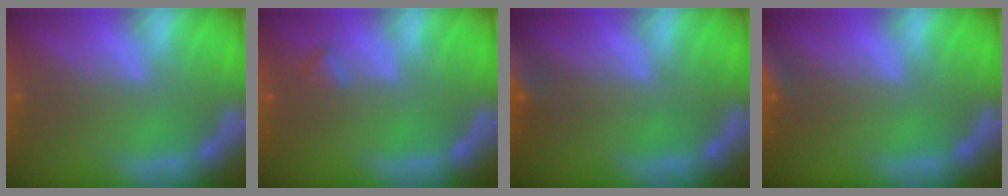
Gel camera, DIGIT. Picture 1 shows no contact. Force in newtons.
{"total": 0.9}
{"total": 7.0}
{"total": 4.4}